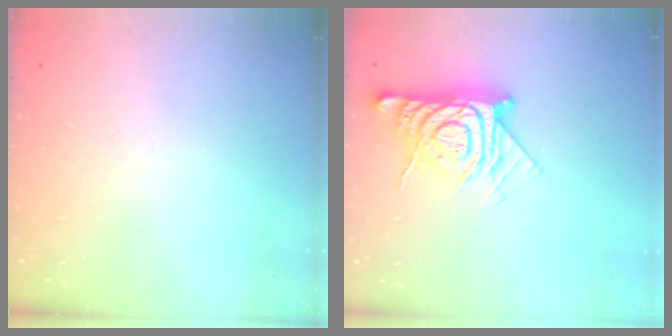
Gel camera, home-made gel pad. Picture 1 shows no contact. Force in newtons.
{"total": 13.0, "press": 13.0, "slide": 1.0}